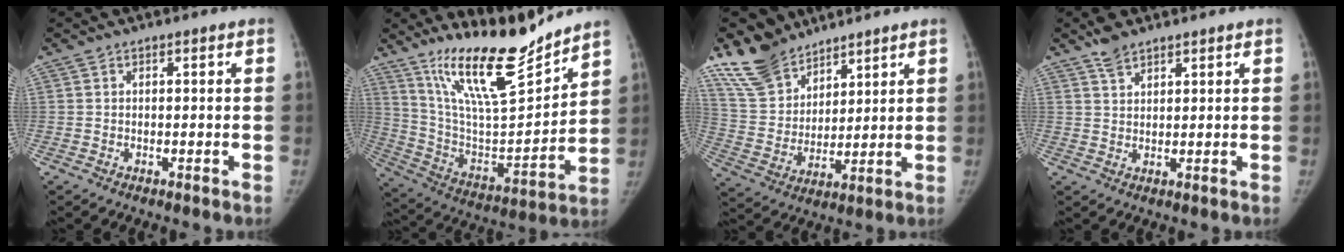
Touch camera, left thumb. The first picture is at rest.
{"total": 20.5, "force": [16.3, 4.0, 11.8], "torque": [-0.162, -0.106, 0.294]}
{"total": 12.7, "force": [10.4, 6.6, 3.4], "torque": [-0.049, -0.050, 0.216]}
{"total": 3.6, "force": [3.0, 1.4, 1.4], "torque": [-0.021, -0.009, 0.059]}